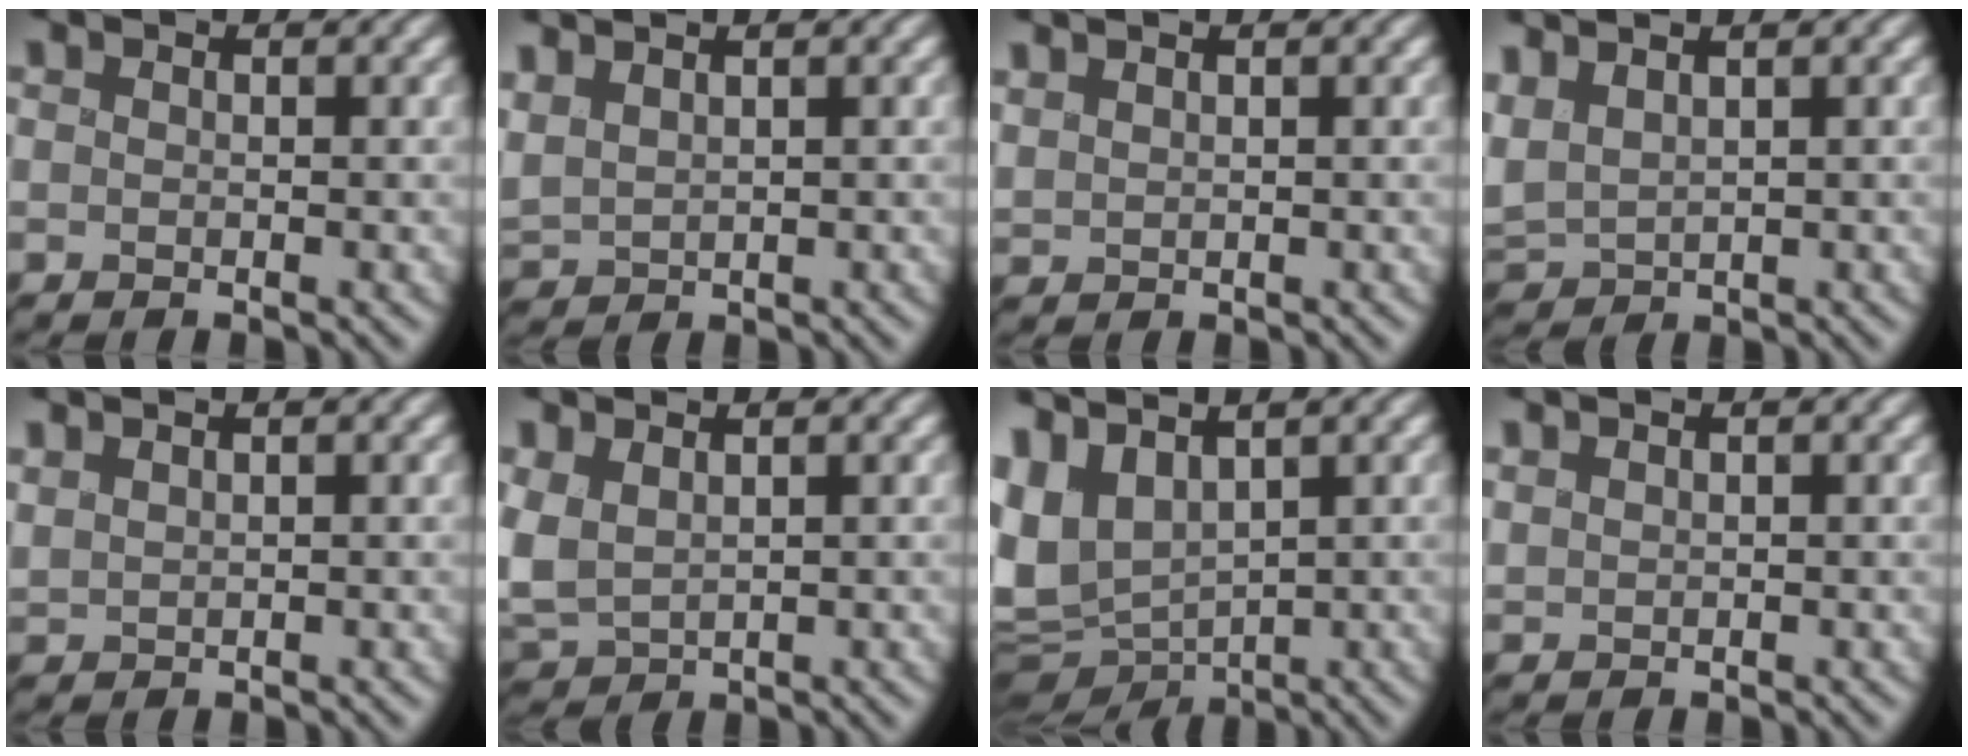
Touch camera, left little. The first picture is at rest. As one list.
[{"total": 2.3, "force": [1.6, 1.0, 1.2], "torque": [-0.041, 0.015, 0.036]}, {"total": 1.2, "force": [1.1, 0.4, 0.4], "torque": [-0.002, 0.003, 0.017]}, {"total": 2.5, "force": [1.4, 1.2, 1.6], "torque": [-0.048, 0.010, 0.037]}, {"total": 1.5, "force": [1.3, 0.5, 0.6], "torque": [-0.006, 0.009, 0.020]}, {"total": 3.1, "force": [0.8, 1.9, 2.3], "torque": [-0.069, -0.001, 0.025]}, {"total": 7.5, "force": [1.7, 4.6, 5.6], "torque": [-0.126, -0.011, 0.051]}, {"total": 0.9, "force": [0.8, 0.2, 0.1], "torque": [0.001, -0.002, 0.016]}]